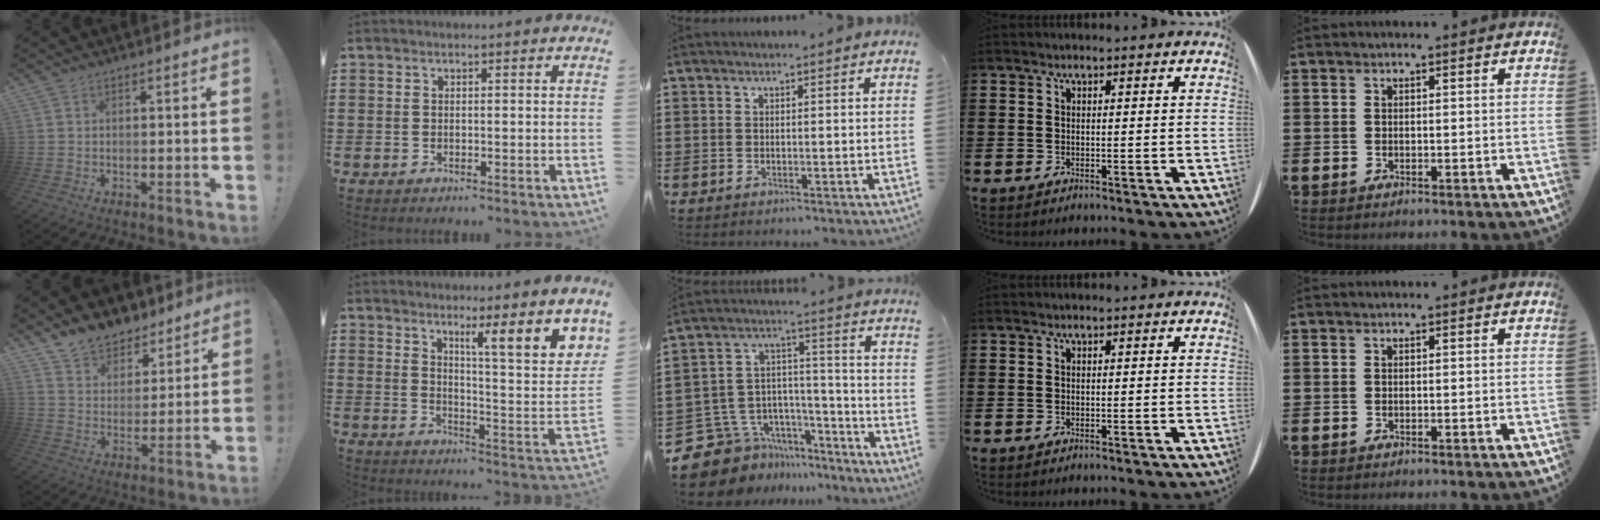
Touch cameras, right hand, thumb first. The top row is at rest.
{"thumb": {"total": 10.2, "force": [8.7, 5.0, 1.6], "torque": [-0.041, -0.070, 0.170]}, "index": {"total": 8.2, "force": [5.3, 0.6, 6.2], "torque": [-0.100, -0.033, 0.083]}, "middle": {"total": 9.6, "force": [-7.6, 5.7, 1.2], "torque": [-0.056, 0.002, -0.142]}}